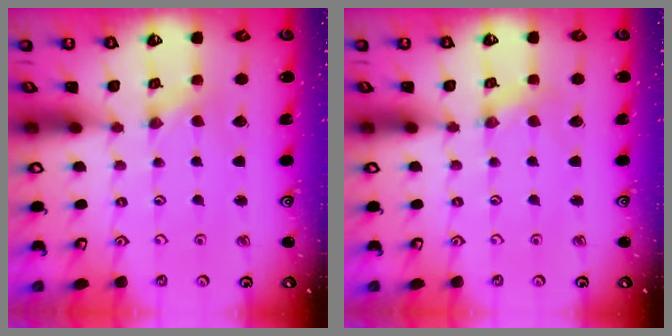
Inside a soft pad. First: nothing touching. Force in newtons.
{"total": 1.9, "press": 1.8, "slide": 0.4}